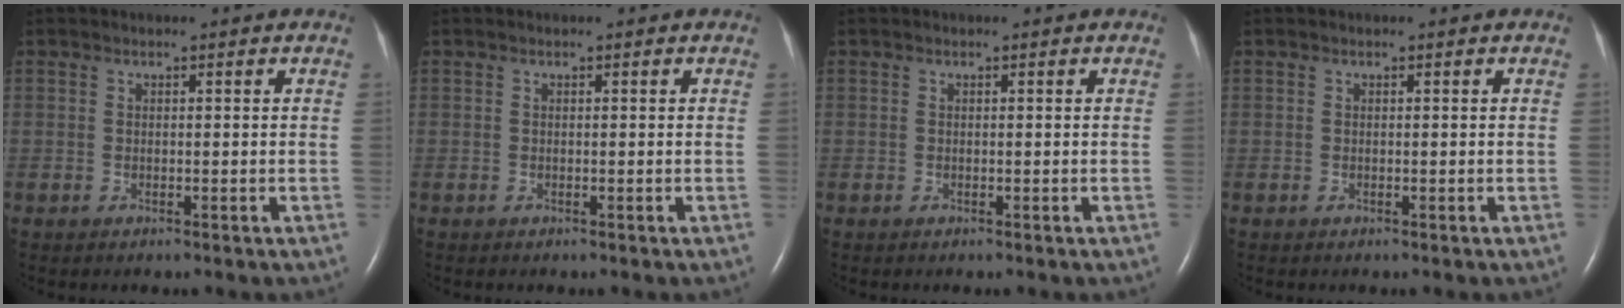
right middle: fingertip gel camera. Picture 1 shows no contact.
{"total": 0.0}
{"total": 0.0}
{"total": 0.0}